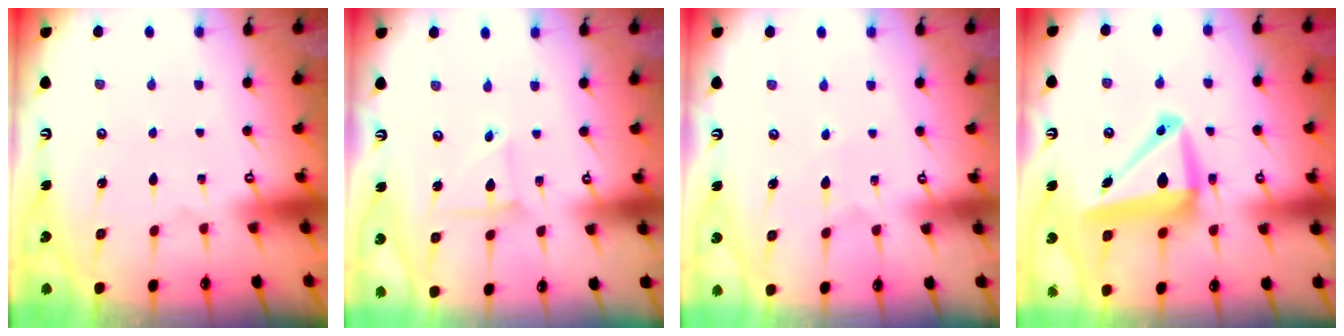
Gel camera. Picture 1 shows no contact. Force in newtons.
{"total": 2.8, "press": 2.8, "slide": 0.3}
{"total": 4.9, "press": 4.9, "slide": 0.3}
{"total": 13.5, "press": 13.2, "slide": 2.9}